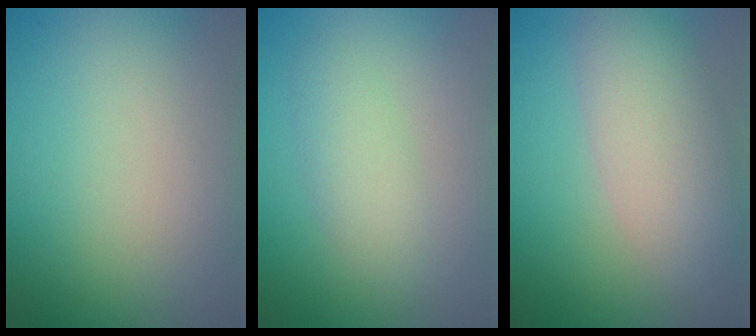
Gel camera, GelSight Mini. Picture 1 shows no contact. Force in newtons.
{"total": 2.3, "press": 2.3, "slide": 0.1}
{"total": 5.1, "press": 5.1, "slide": 0.4}